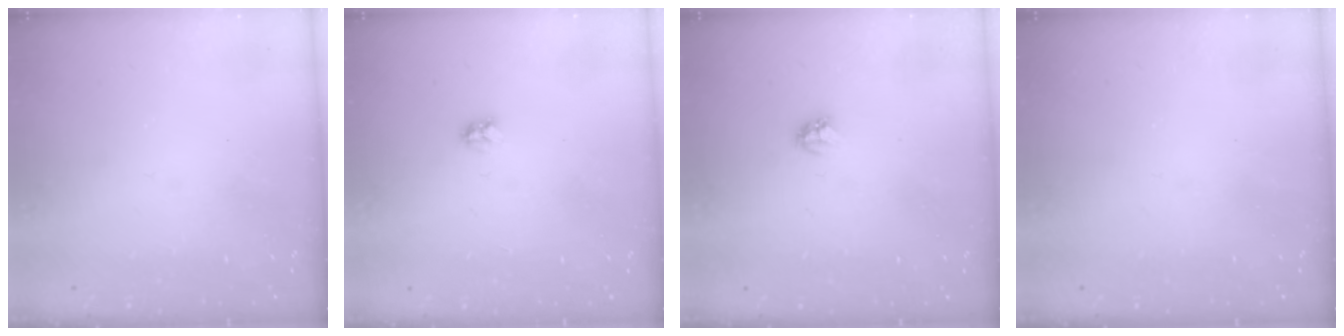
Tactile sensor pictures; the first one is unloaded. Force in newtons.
{"total": 2.9, "press": 2.9, "slide": 0.3}
{"total": 2.8, "press": 2.8, "slide": 0.3}
{"total": 0.0}